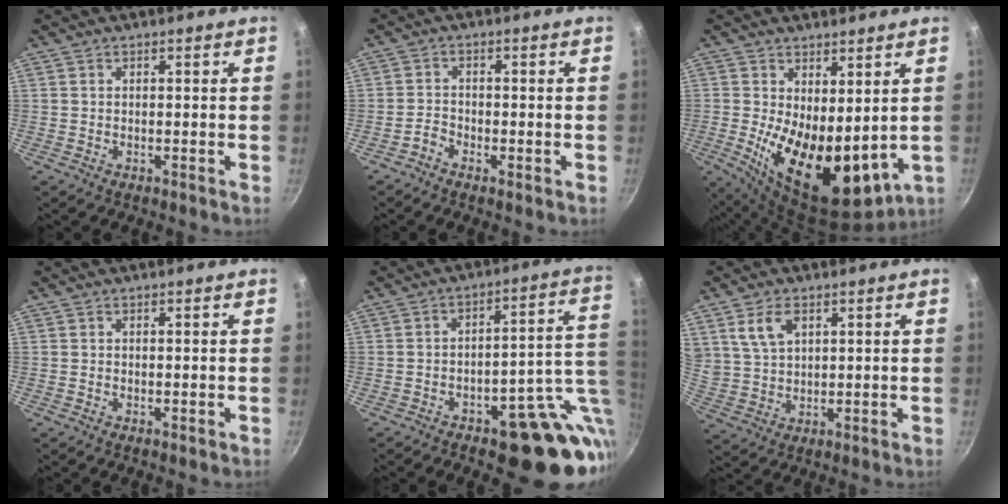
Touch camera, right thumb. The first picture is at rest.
{"total": 2.1, "force": [-1.5, 1.0, 1.0], "torque": [-0.026, 0.014, -0.034]}
{"total": 16.1, "force": [0.6, 8.1, 13.9], "torque": [-0.198, -0.037, 0.032]}
{"total": 0.0}
{"total": 16.7, "force": [-3.6, 7.5, 14.5], "torque": [-0.131, 0.032, -0.039]}
{"total": 7.1, "force": [3.3, 4.4, 4.5], "torque": [-0.070, -0.009, 0.073]}